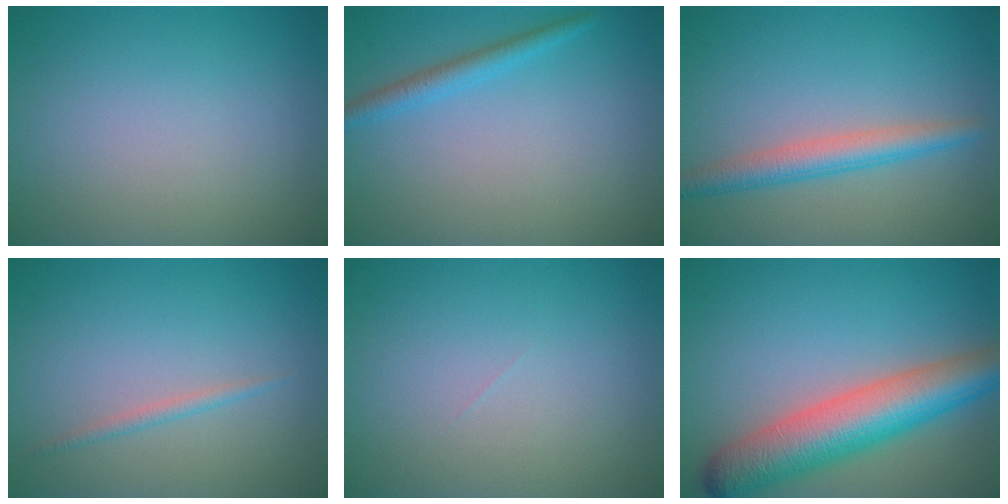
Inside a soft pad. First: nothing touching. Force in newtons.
{"total": 2.0, "press": 2.0, "slide": 0.1}
{"total": 3.4, "press": 3.4, "slide": 0.0}
{"total": 1.0, "press": 1.0, "slide": 0.0}
{"total": 0.0}
{"total": 8.6, "press": 8.6, "slide": 0.5}